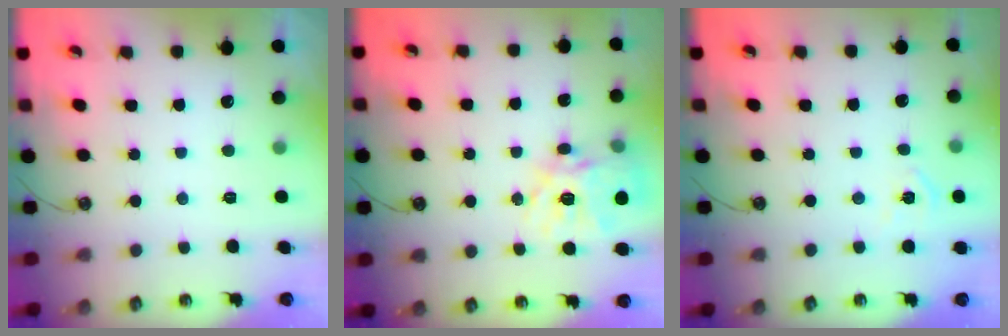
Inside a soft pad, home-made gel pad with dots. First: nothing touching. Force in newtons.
{"total": 18.6, "press": 18.5, "slide": 1.9}
{"total": 4.7, "press": 4.7, "slide": 0.6}